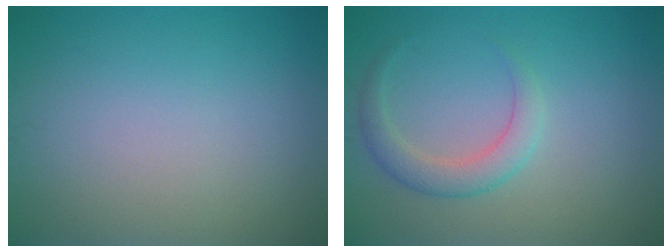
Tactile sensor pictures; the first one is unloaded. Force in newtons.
{"total": 2.6, "press": 2.6, "slide": 0.2}